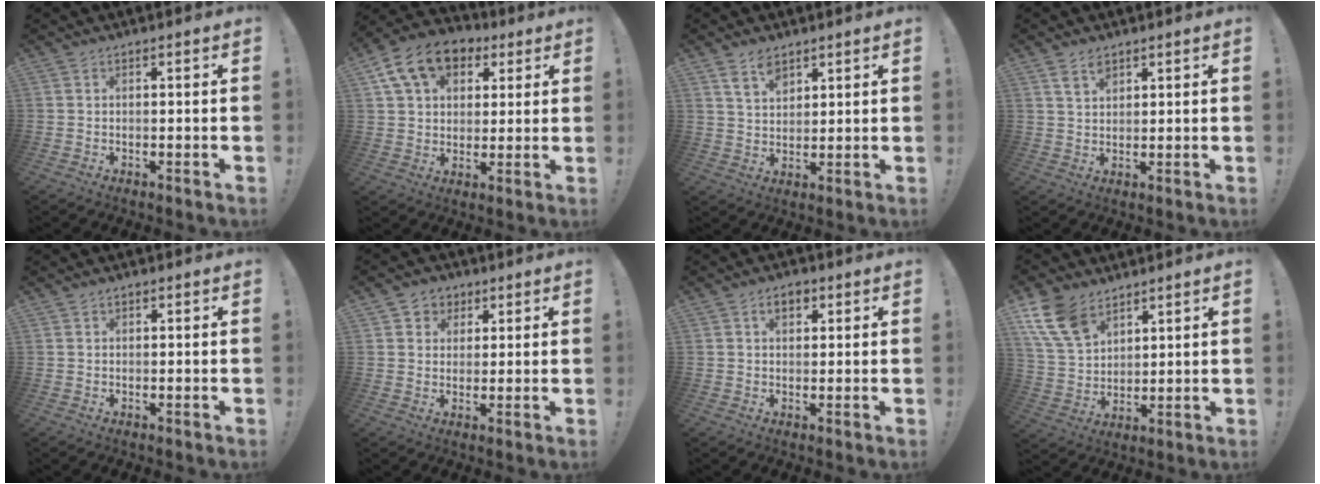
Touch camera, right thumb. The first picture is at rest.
{"total": 14.5, "force": [6.8, 10.3, 7.5], "torque": [-0.119, -0.024, 0.132]}
{"total": 6.6, "force": [4.5, 3.7, 3.2], "torque": [-0.050, -0.022, 0.083]}
{"total": 4.1, "force": [2.7, 2.3, 1.9], "torque": [-0.026, -0.015, 0.049]}
{"total": 0.7, "force": [0.4, 0.6, 0.1], "torque": [0.001, 0.001, 0.006]}
{"total": 5.4, "force": [1.9, 5.0, 0.7], "torque": [-0.002, -0.016, 0.035]}
{"total": 3.9, "force": [1.6, 2.4, 2.6], "torque": [-0.035, 0.003, 0.026]}
{"total": 13.7, "force": [8.4, 8.6, 6.6], "torque": [-0.141, -0.034, 0.168]}